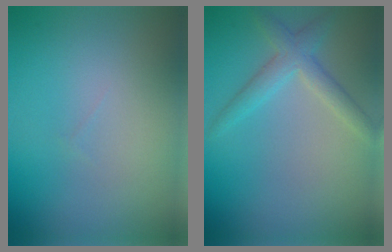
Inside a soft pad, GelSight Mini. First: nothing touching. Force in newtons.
{"total": 2.8, "press": 2.8, "slide": 0.1}